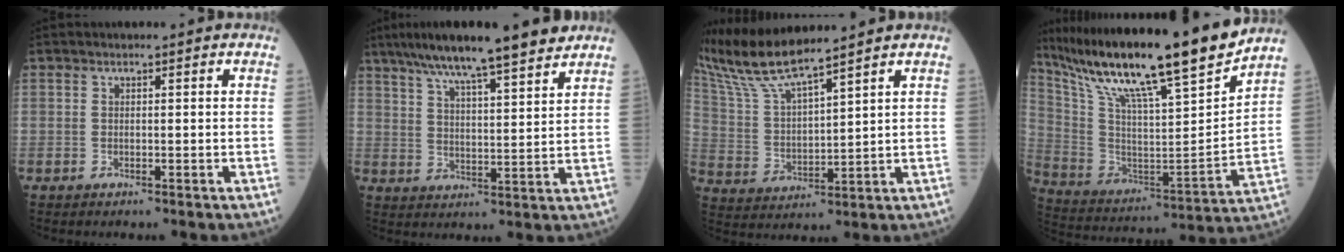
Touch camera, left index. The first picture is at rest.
{"total": 14.7, "force": [12.0, 0.9, 8.4], "torque": [-0.135, 0.020, 0.182]}
{"total": 10.8, "force": [9.7, -0.7, 4.6], "torque": [-0.112, 0.006, 0.198]}
{"total": 24.7, "force": [19.7, 0.6, 14.9], "torque": [-0.271, -0.012, 0.332]}